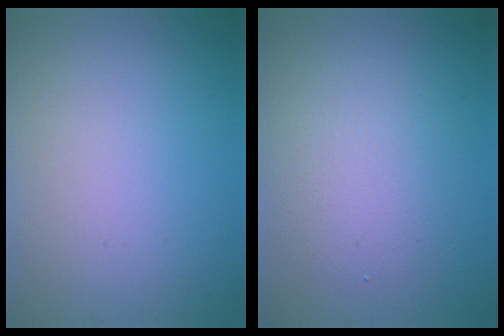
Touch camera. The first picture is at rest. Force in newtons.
{"total": 3.4, "press": 3.4, "slide": 0.2}